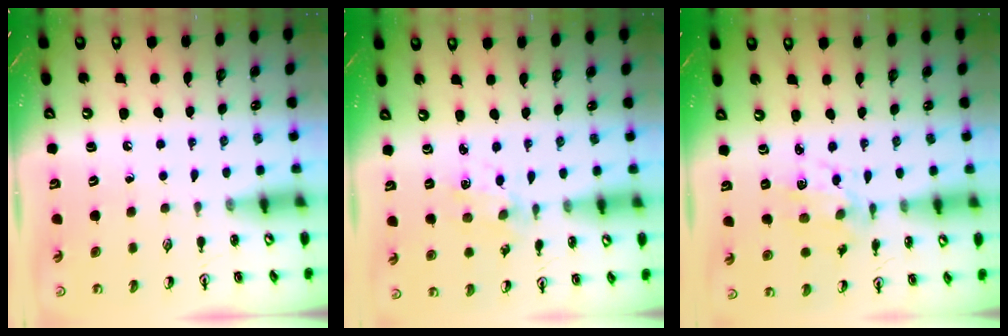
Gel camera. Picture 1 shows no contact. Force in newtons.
{"total": 1.7, "press": 1.7, "slide": 0.3}
{"total": 5.2, "press": 5.2, "slide": 0.2}